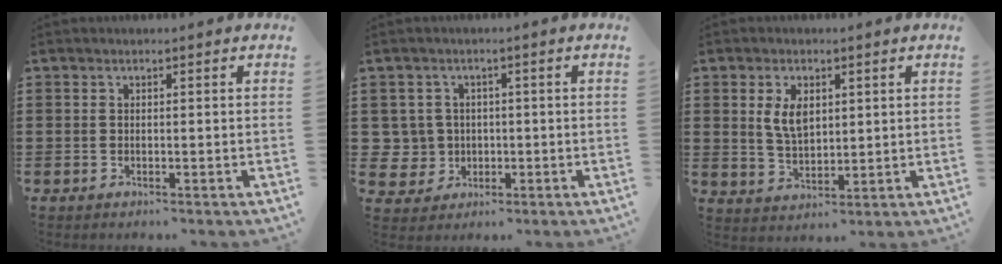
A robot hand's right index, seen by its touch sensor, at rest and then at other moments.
{"total": 4.0, "force": [-0.2, 4.0, 0.6], "torque": [-0.039, 0.009, -0.006]}
{"total": 5.0, "force": [1.4, 2.7, 3.9], "torque": [-0.076, 0.005, 0.023]}